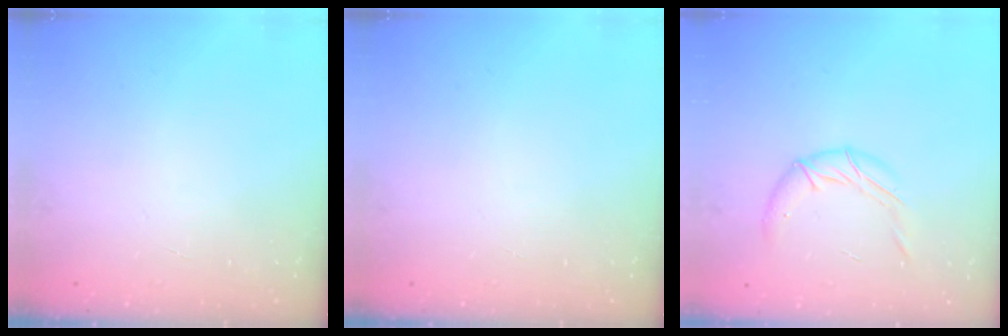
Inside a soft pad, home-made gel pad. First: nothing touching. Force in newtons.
{"total": 0.0}
{"total": 9.5, "press": 9.4, "slide": 1.1}